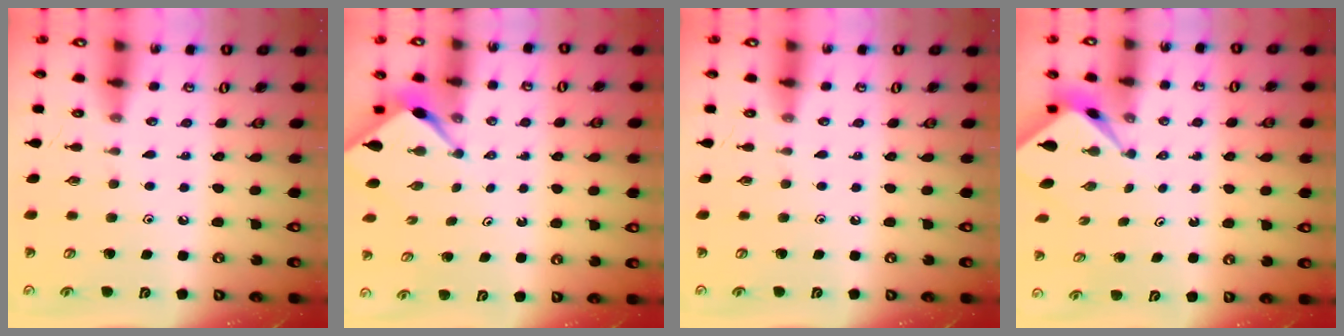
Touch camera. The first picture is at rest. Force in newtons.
{"total": 2.1, "press": 2.1, "slide": 0.3}
{"total": 0.0}
{"total": 1.6, "press": 1.6, "slide": 0.3}